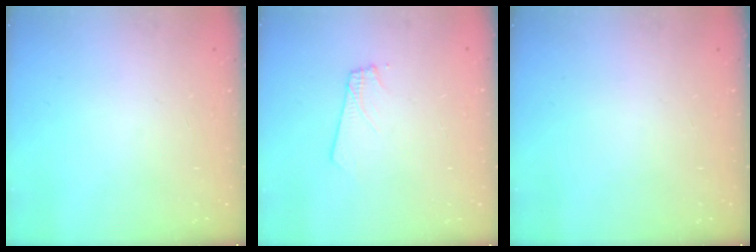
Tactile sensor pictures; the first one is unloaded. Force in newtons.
{"total": 2.9, "press": 2.8, "slide": 0.3}
{"total": 0.0}